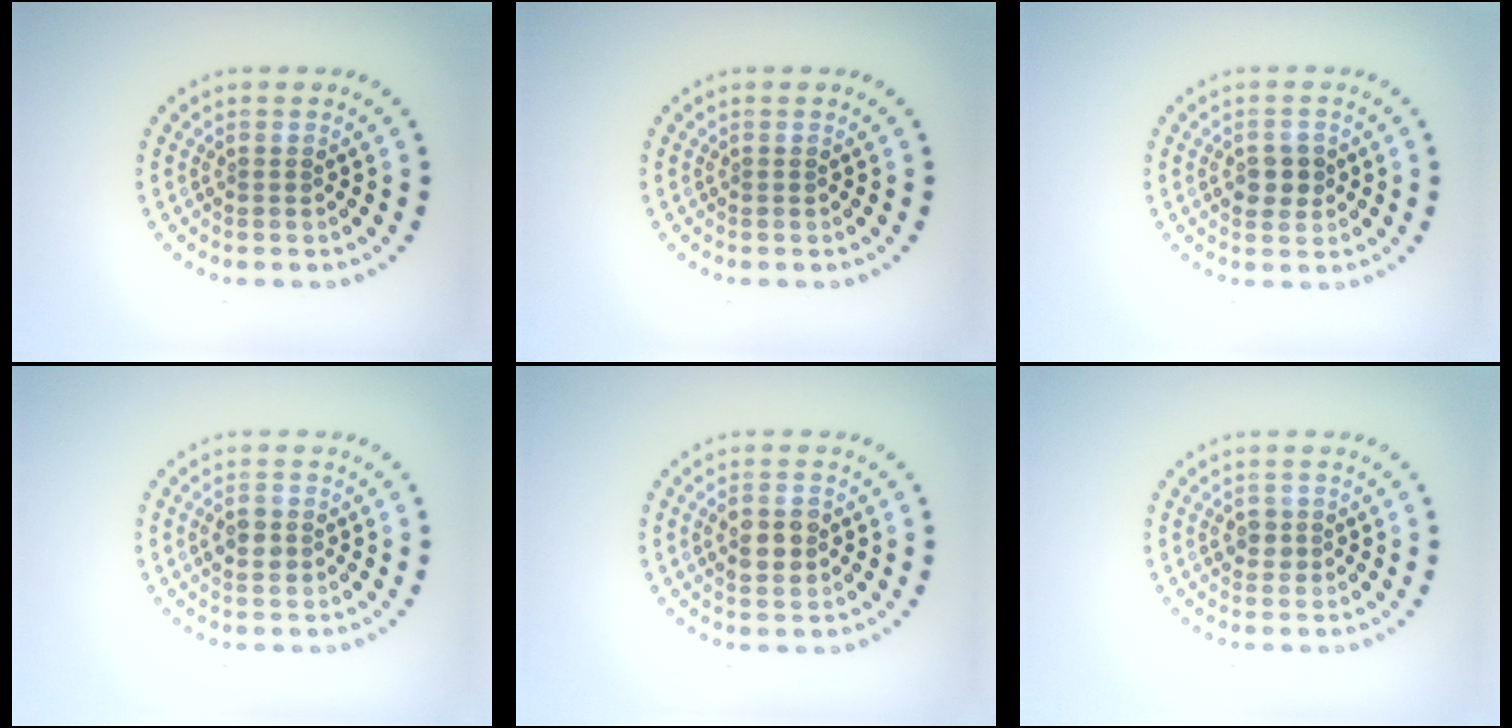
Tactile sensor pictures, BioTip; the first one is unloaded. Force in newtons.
{"total": 0.0}
{"total": 2.2, "press": 2.2, "slide": 0.3}
{"total": 2.4, "press": 2.4, "slide": 0.2}
{"total": 2.8, "press": 2.8, "slide": 0.2}
{"total": 1.3, "press": 1.2, "slide": 0.6}